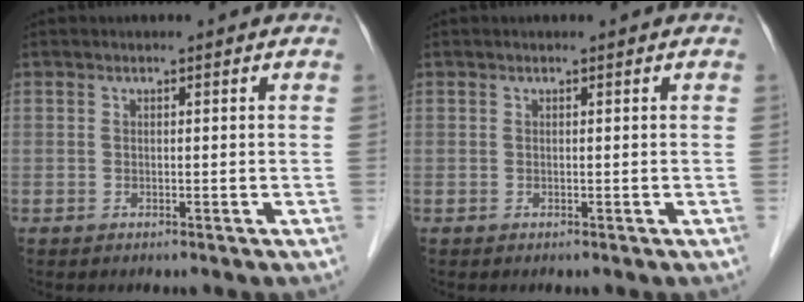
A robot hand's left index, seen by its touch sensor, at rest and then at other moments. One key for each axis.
{"total": 0.0}